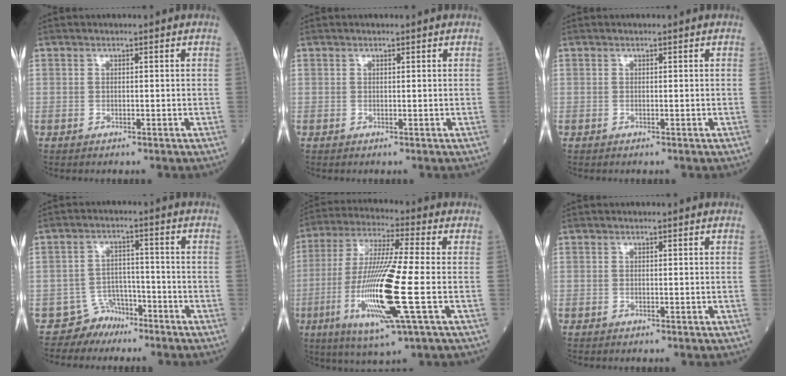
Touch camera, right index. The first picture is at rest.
{"total": 0.0}
{"total": 0.0}
{"total": 4.6, "force": [-3.7, 2.5, -0.6], "torque": [0.017, 0.013, -0.063]}
{"total": 17.4, "force": [-4.0, 0.6, 16.9], "torque": [-0.352, -0.020, -0.078]}
{"total": 0.0}